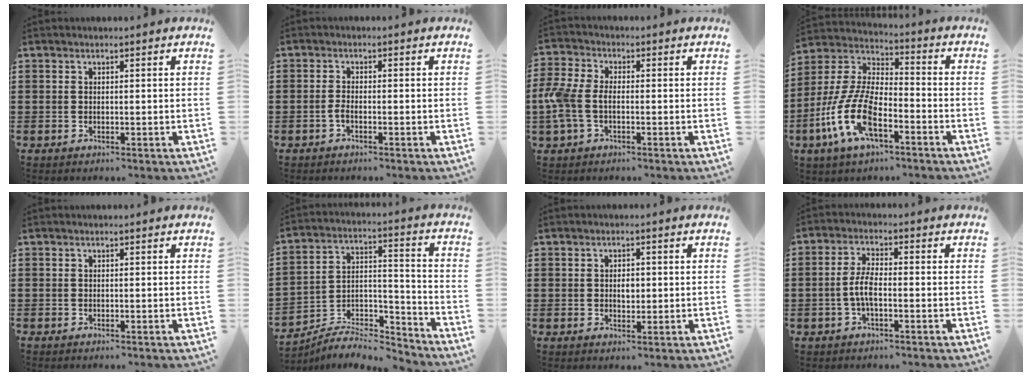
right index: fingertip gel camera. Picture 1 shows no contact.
{"total": 1.4, "force": [-0.7, 0.3, 1.1], "torque": [-0.030, -0.004, -0.015]}
{"total": 4.9, "force": [-1.2, 2.9, 3.8], "torque": [-0.110, -0.006, -0.033]}
{"total": 12.0, "force": [-5.8, 4.8, 9.4], "torque": [-0.245, -0.012, -0.121]}
{"total": 0.0}
{"total": 6.6, "force": [-6.1, 2.0, 1.6], "torque": [-0.023, 0.012, -0.118]}
{"total": 1.9, "force": [0.1, 1.1, 1.5], "torque": [-0.021, 0.003, 0.000]}
{"total": 4.4, "force": [-1.0, 1.6, 4.0], "torque": [-0.092, 0.001, -0.025]}